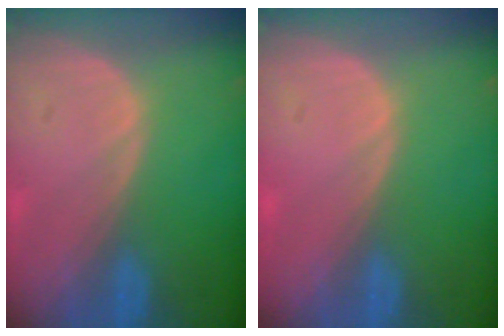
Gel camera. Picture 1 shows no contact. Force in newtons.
{"total": 0.6, "press": 0.1, "slide": 0.6}